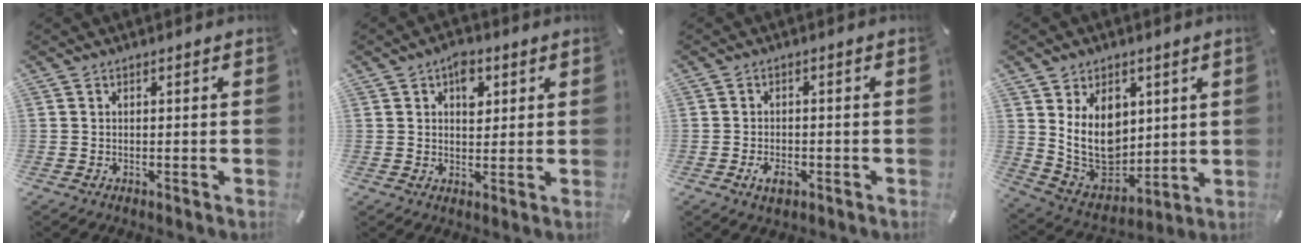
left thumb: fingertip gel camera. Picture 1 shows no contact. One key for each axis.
{"total": 5.4, "fx": 2.2, "fy": 3.6, "fz": 3.4, "tx": -0.032, "ty": -0.008, "tz": 0.032}
{"total": 3.7, "fx": -1.7, "fy": 2.2, "fz": 2.4, "tx": -0.054, "ty": 0.003, "tz": -0.033}
{"total": 14.1, "fx": 4.0, "fy": 11.2, "fz": 7.6, "tx": -0.154, "ty": -0.031, "tz": 0.079}